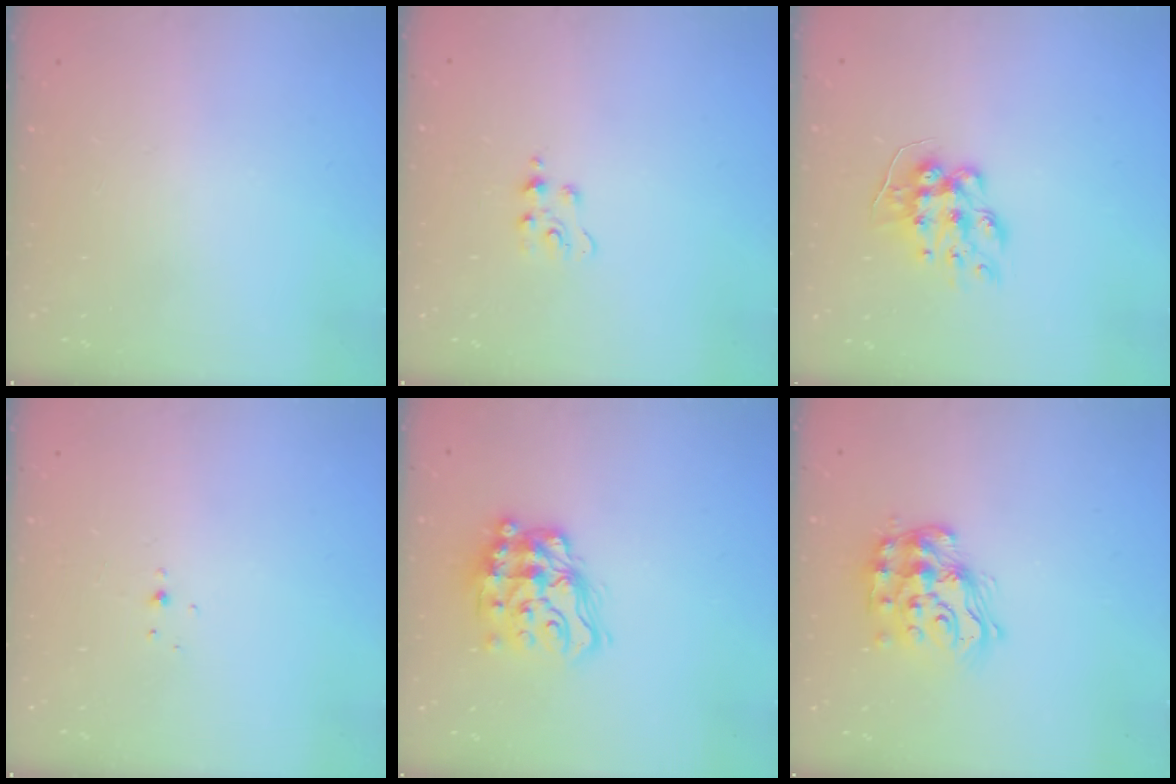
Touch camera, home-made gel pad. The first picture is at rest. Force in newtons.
{"total": 2.8, "press": 2.8, "slide": 0.4}
{"total": 10.1, "press": 10.1, "slide": 0.6}
{"total": 3.2, "press": 3.1, "slide": 0.9}
{"total": 15.7, "press": 15.6, "slide": 1.7}
{"total": 15.4, "press": 15.4, "slide": 1.0}